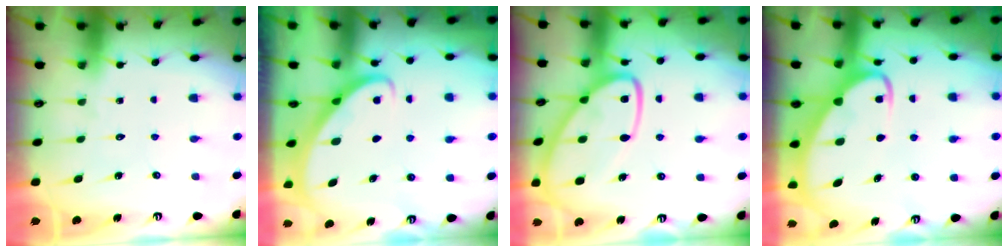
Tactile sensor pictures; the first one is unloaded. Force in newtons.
{"total": 2.9, "press": 2.9, "slide": 0.2}
{"total": 15.7, "press": 15.6, "slide": 1.6}
{"total": 5.0, "press": 5.0, "slide": 0.5}